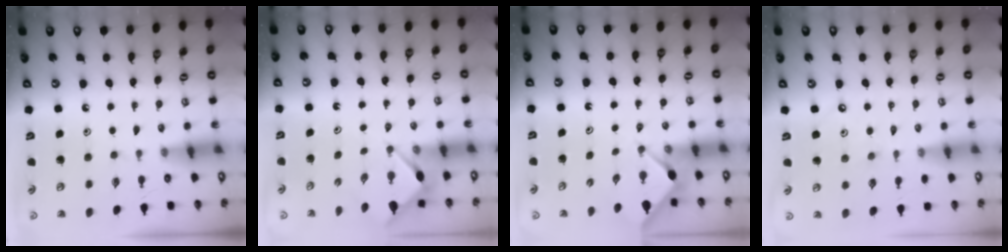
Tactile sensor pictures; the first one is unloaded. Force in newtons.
{"total": 3.4, "press": 3.4, "slide": 0.4}
{"total": 2.9, "press": 2.9, "slide": 0.4}
{"total": 3.8, "press": 3.7, "slide": 0.7}